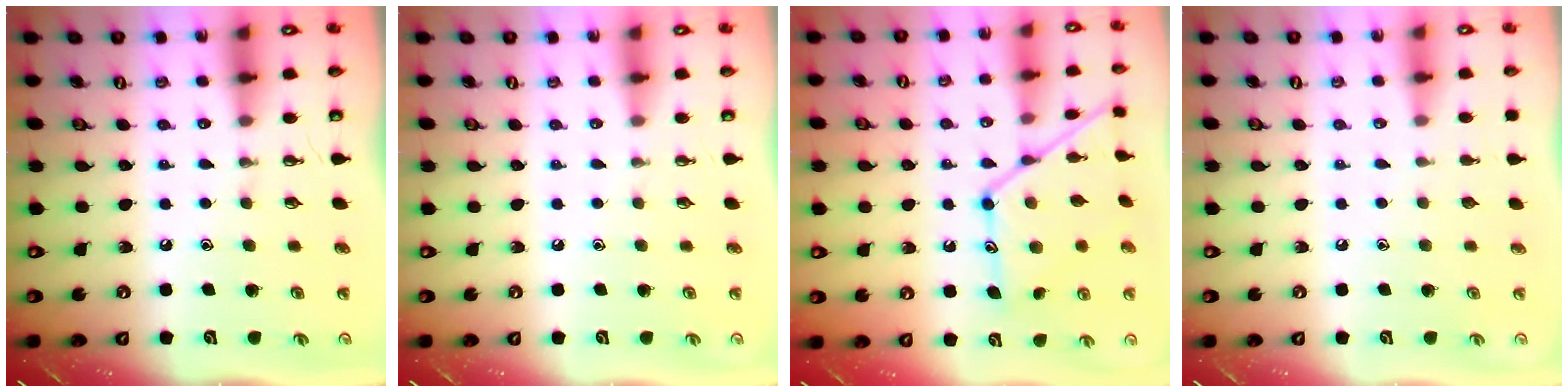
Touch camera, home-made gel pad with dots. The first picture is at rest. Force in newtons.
{"total": 0.0}
{"total": 15.0, "press": 15.0, "slide": 0.9}
{"total": 0.0}